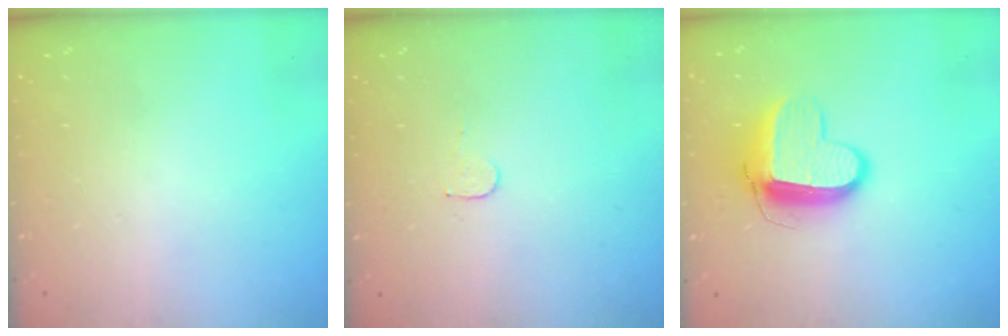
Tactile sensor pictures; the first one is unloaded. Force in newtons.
{"total": 3.7, "press": 3.7, "slide": 0.3}
{"total": 11.7, "press": 11.6, "slide": 1.3}